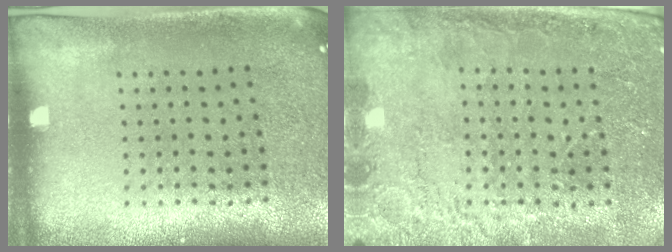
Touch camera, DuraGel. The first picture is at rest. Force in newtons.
{"total": 2.5, "press": 2.4, "slide": 0.5}